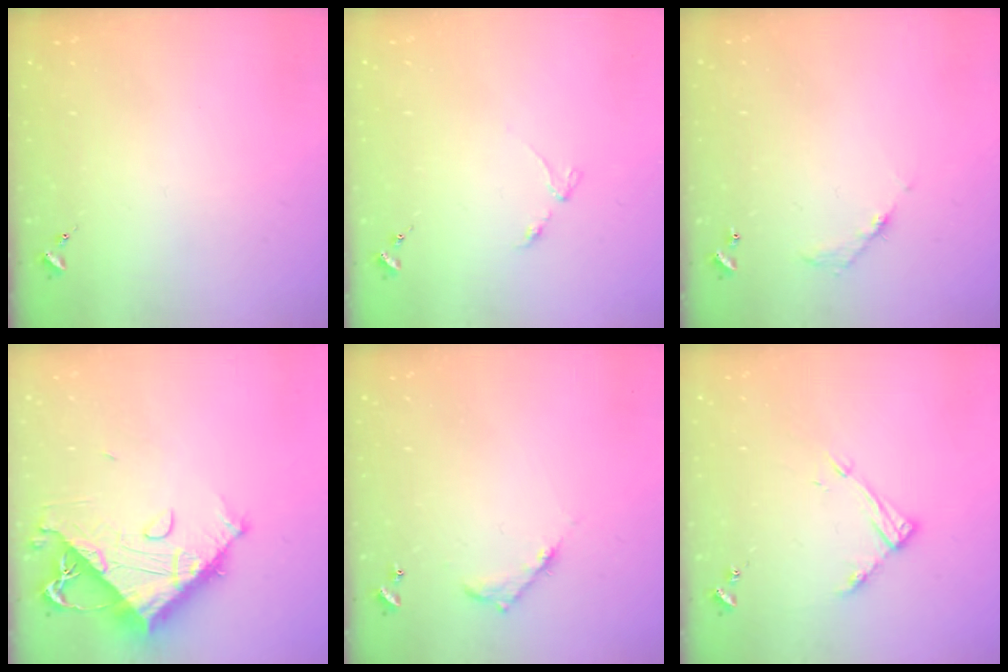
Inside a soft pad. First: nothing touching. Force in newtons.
{"total": 3.2, "press": 3.1, "slide": 0.5}
{"total": 5.8, "press": 5.8, "slide": 0.2}
{"total": 13.1, "press": 13.0, "slide": 1.5}
{"total": 7.1, "press": 7.1, "slide": 0.5}
{"total": 11.0, "press": 11.0, "slide": 0.8}